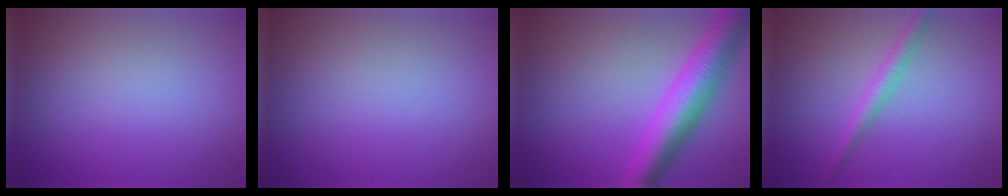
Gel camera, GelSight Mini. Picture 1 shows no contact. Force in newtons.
{"total": 0.0}
{"total": 7.0, "press": 7.0, "slide": 0.2}
{"total": 2.2, "press": 2.2, "slide": 0.0}